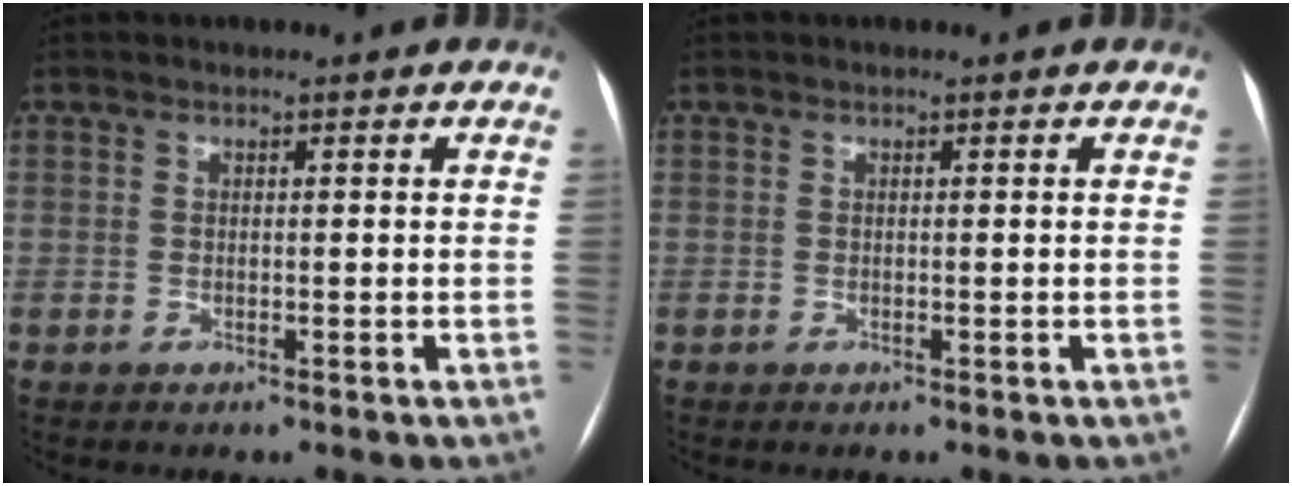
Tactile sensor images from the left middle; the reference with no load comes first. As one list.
[{"total": 0.0}]